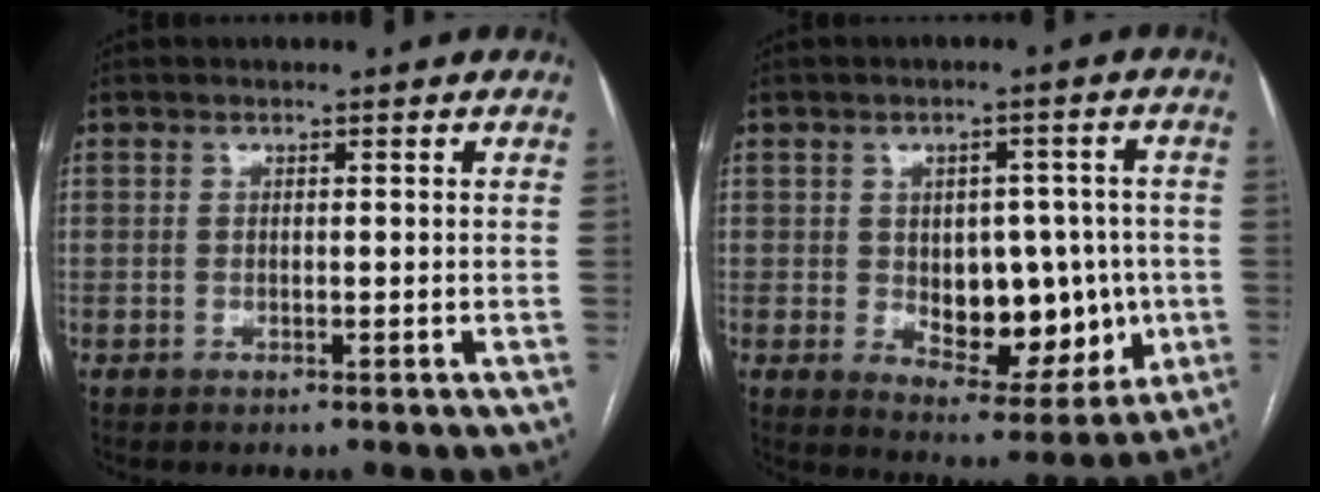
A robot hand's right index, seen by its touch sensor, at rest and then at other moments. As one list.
[{"total": 12.6, "force": [-1.1, 7.1, 10.3], "torque": [-0.130, 0.010, 0.004]}]